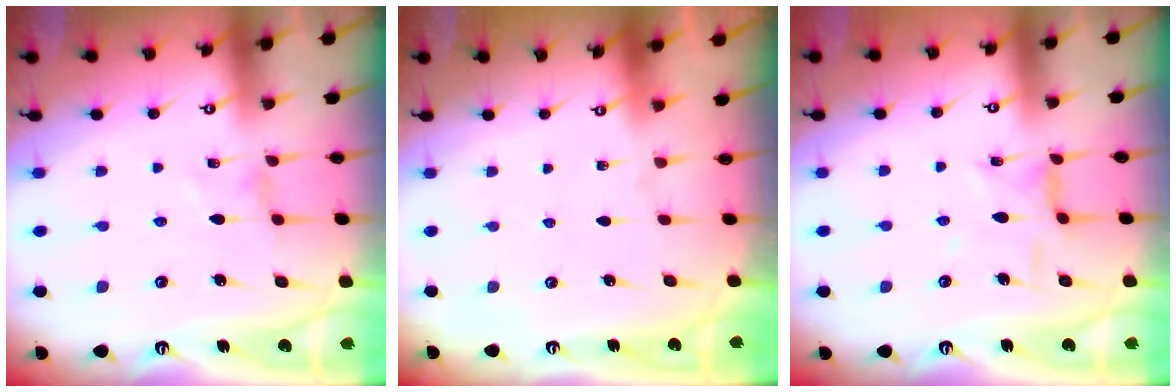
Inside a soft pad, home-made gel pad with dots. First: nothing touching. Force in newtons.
{"total": 0.0}
{"total": 5.5, "press": 5.5, "slide": 0.3}